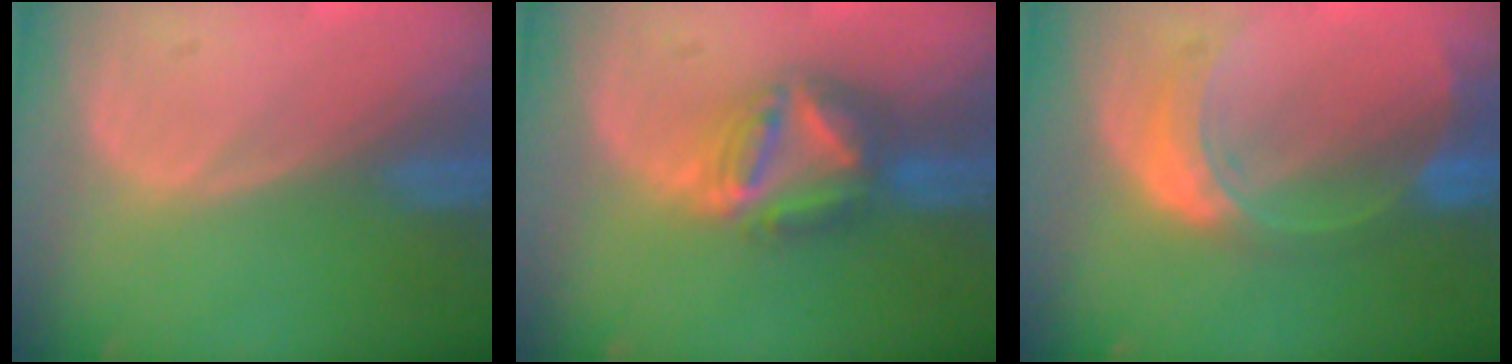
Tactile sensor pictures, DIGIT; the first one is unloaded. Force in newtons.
{"total": 7.5, "press": 6.5, "slide": 3.9}
{"total": 7.6, "press": 6.6, "slide": 3.7}